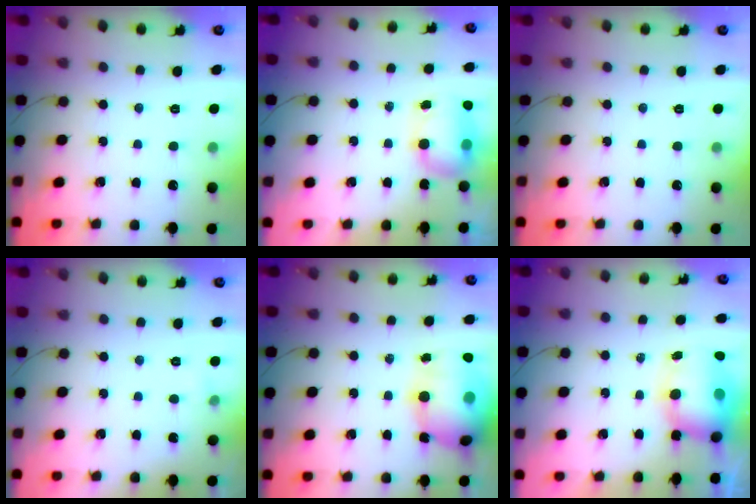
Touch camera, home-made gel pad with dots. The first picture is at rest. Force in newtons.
{"total": 7.8, "press": 7.7, "slide": 1.1}
{"total": 0.0}
{"total": 2.6, "press": 2.4, "slide": 1.0}
{"total": 19.6, "press": 19.1, "slide": 4.3}
{"total": 10.8, "press": 10.5, "slide": 2.1}